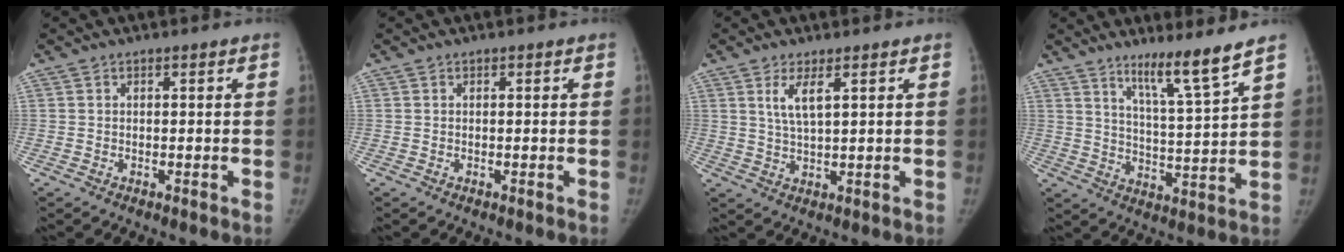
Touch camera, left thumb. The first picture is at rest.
{"total": 0.0}
{"total": 4.2, "force": [1.9, 0.9, 3.6], "torque": [-0.075, -0.014, 0.043]}
{"total": 9.2, "force": [6.9, -0.6, 6.1], "torque": [-0.098, -0.062, 0.122]}